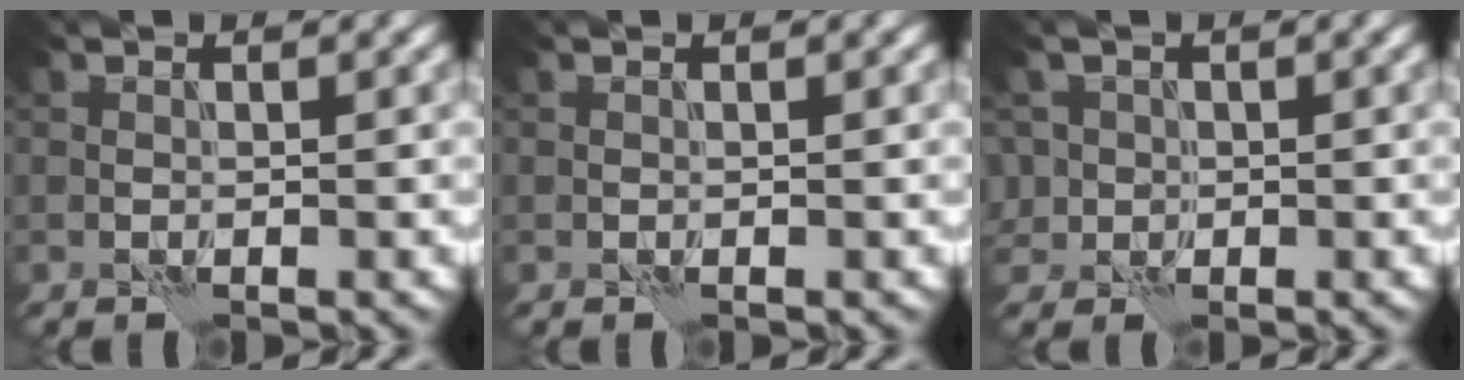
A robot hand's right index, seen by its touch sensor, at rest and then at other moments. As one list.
[{"total": 0.0}, {"total": 3.3, "force": [0.0, 3.2, 0.9], "torque": [-0.015, 0.021, -0.012]}]